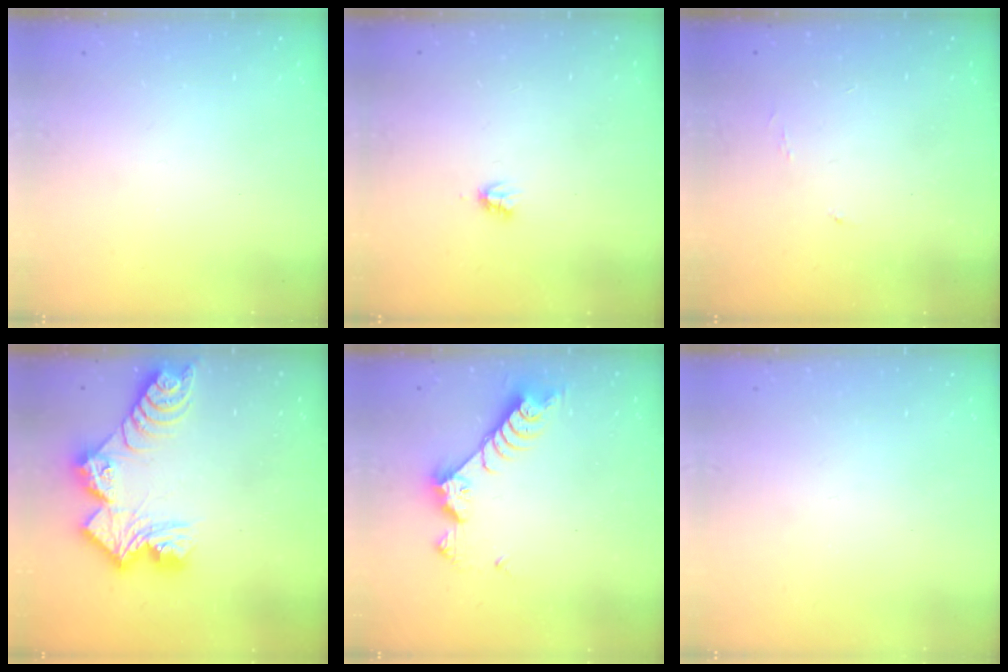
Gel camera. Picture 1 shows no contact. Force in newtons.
{"total": 2.7, "press": 2.7, "slide": 0.2}
{"total": 3.1, "press": 3.1, "slide": 0.5}
{"total": 13.7, "press": 13.6, "slide": 1.2}
{"total": 7.6, "press": 7.6, "slide": 0.6}
{"total": 0.5, "press": 0.5, "slide": 0.1}